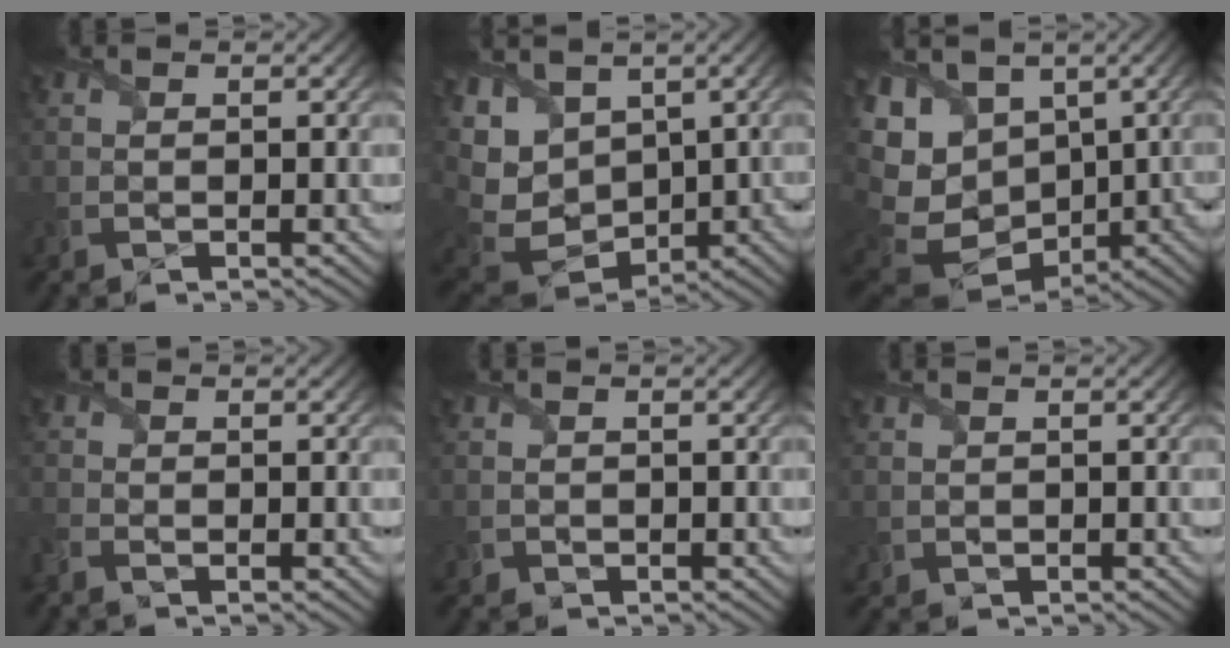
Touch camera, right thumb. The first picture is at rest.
{"total": 12.1, "force": [2.1, 9.5, 7.3], "torque": [-0.217, -0.025, 0.077]}
{"total": 17.5, "force": [0.0, 14.1, 10.4], "torque": [-0.285, -0.033, 0.024]}
{"total": 2.0, "force": [-1.3, 1.1, 1.0], "torque": [-0.035, -0.004, -0.039]}
{"total": 0.7, "force": [-0.1, 0.6, -0.3], "torque": [0.012, -0.002, -0.006]}
{"total": 1.0, "force": [0.5, 0.9, -0.2], "torque": [0.000, -0.002, 0.006]}